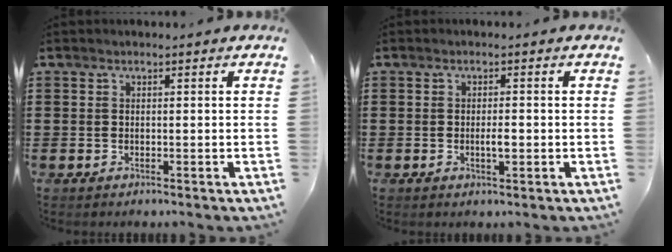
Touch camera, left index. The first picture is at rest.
{"total": 2.2, "force": [-0.3, 0.6, 2.1], "torque": [-0.040, 0.000, -0.005]}